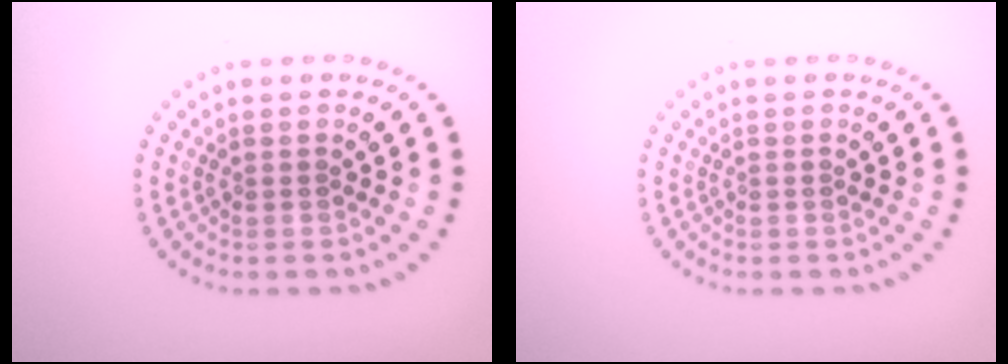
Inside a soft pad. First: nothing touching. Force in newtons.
{"total": 0.0}